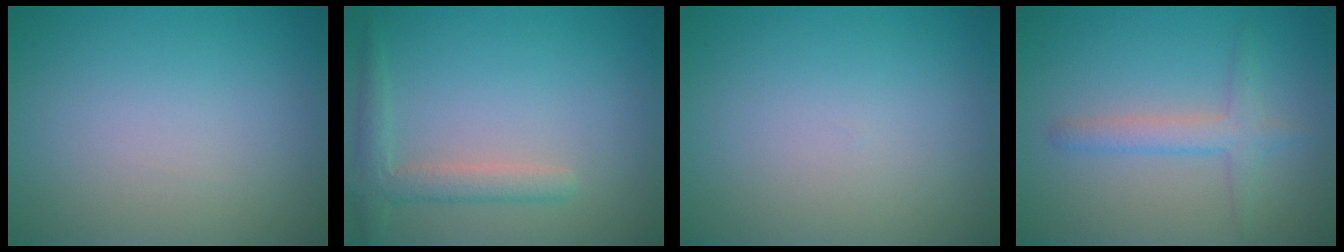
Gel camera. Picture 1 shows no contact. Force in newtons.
{"total": 2.6, "press": 2.5, "slide": 0.2}
{"total": 0.0}
{"total": 2.4, "press": 2.4, "slide": 0.1}